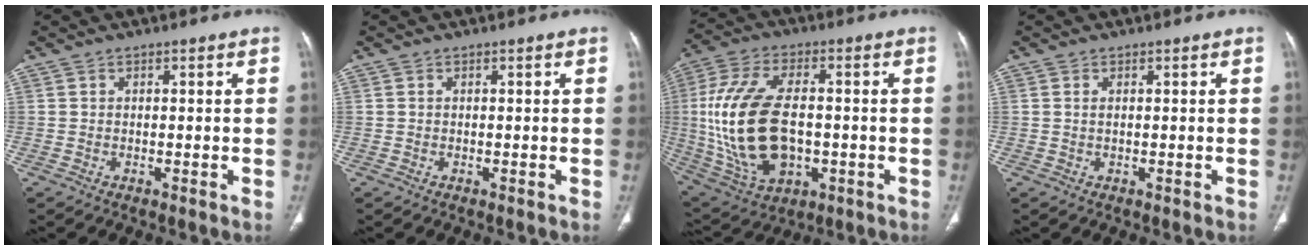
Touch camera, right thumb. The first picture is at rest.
{"total": 0.0}
{"total": 21.6, "force": [-0.9, 12.4, 17.7], "torque": [-0.365, 0.001, 0.000]}
{"total": 0.7, "force": [0.2, 0.3, 0.6], "torque": [-0.017, 0.001, 0.005]}